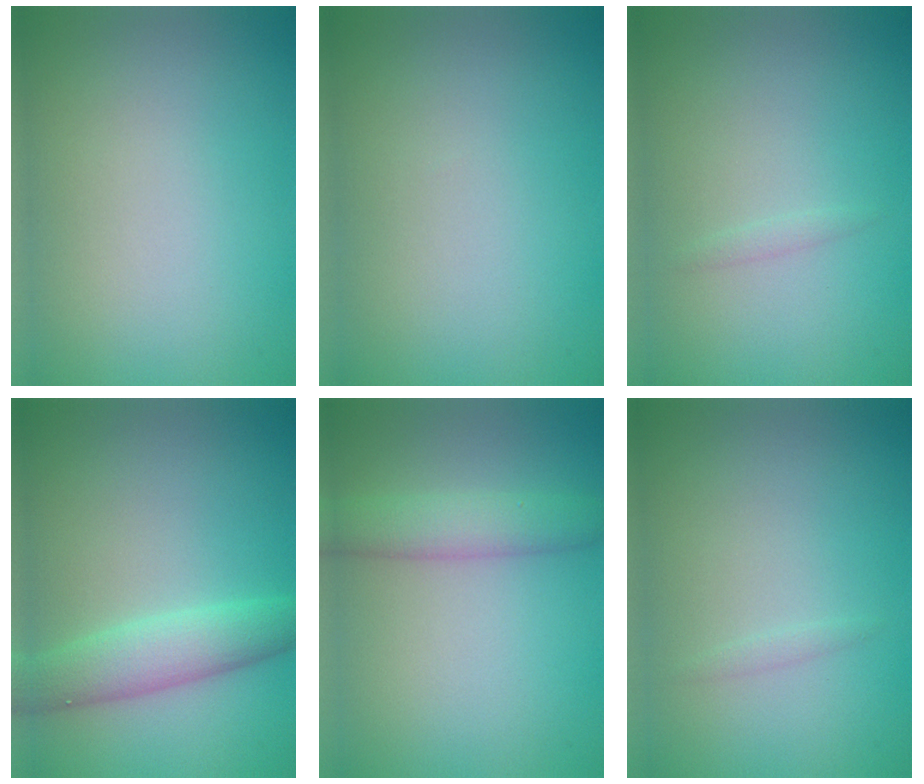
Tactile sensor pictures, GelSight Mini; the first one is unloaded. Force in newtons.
{"total": 0.0}
{"total": 0.6, "press": 0.6, "slide": 0.0}
{"total": 4.0, "press": 4.0, "slide": 0.1}
{"total": 3.4, "press": 3.4, "slide": 0.1}
{"total": 0.6, "press": 0.6, "slide": 0.0}